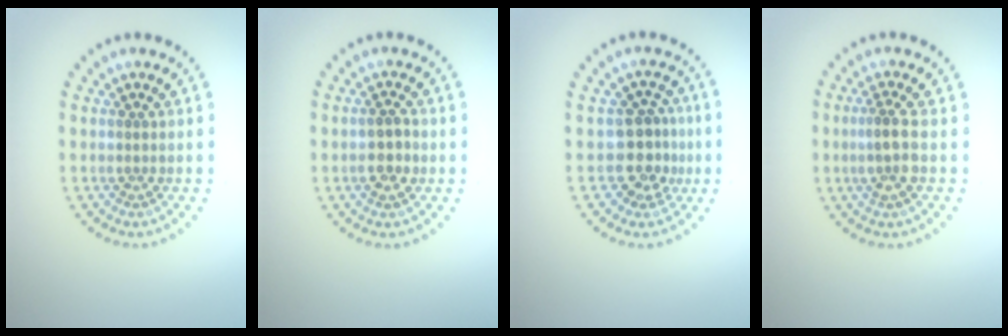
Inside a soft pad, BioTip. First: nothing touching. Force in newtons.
{"total": 2.2, "press": 2.2, "slide": 0.4}
{"total": 3.2, "press": 2.8, "slide": 1.5}
{"total": 2.2, "press": 1.9, "slide": 1.1}